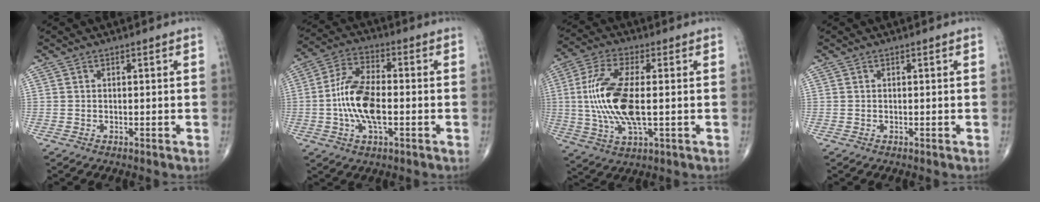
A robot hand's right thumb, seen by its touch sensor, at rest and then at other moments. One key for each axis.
{"total": 12.2, "fx": -1.9, "fy": 5.6, "fz": 10.7, "tx": -0.217, "ty": 0.020, "tz": -0.041}
{"total": 15.2, "fx": -0.1, "fy": 5.8, "fz": 14.0, "tx": -0.309, "ty": 0.000, "tz": 0.000}
{"total": 0.0}